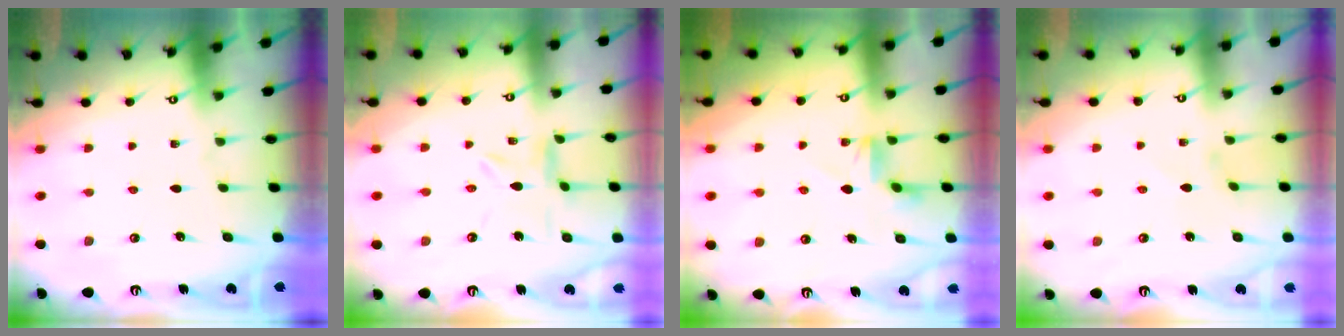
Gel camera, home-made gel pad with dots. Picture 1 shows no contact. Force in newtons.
{"total": 4.3, "press": 4.3, "slide": 0.4}
{"total": 3.7, "press": 3.4, "slide": 1.5}
{"total": 0.6, "press": 0.6, "slide": 0.2}